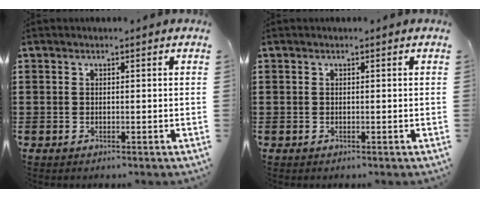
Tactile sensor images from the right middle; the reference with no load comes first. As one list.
[{"total": 0.0}]